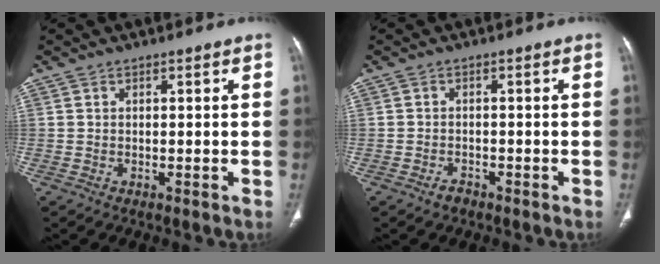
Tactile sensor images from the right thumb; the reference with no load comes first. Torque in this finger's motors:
{"motor_torque": [-0.19, 0.13, -0.24, 0.19, 0.04]}